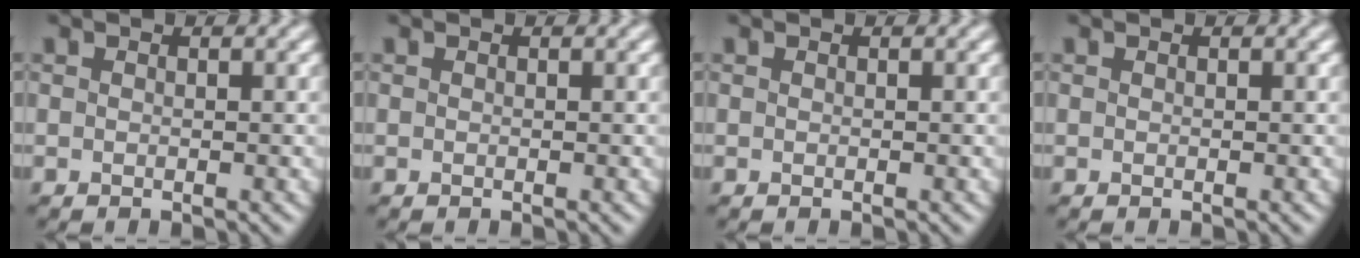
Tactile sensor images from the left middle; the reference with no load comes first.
{"total": 0.0}
{"total": 0.0}
{"total": 0.0}